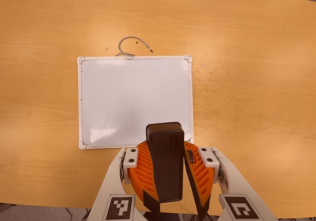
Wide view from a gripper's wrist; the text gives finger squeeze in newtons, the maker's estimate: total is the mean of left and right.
{"total": 10.9, "left": 10.5, "right": 11.2}